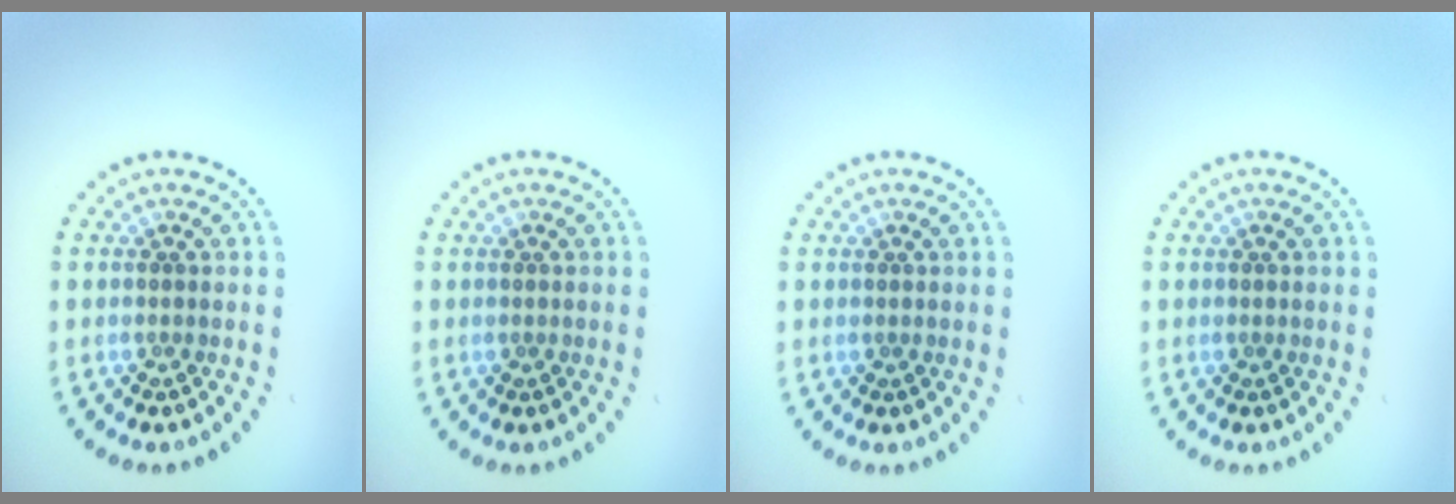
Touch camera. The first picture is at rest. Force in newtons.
{"total": 0.0}
{"total": 0.0}
{"total": 0.0}